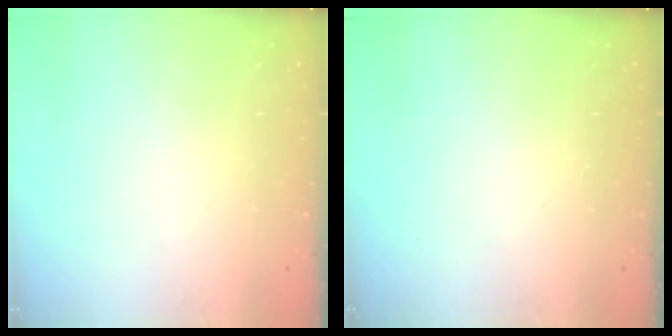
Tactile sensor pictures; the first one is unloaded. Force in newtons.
{"total": 0.0}